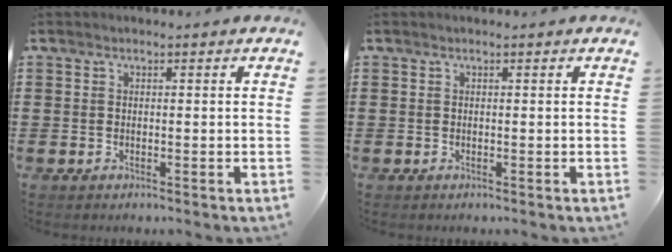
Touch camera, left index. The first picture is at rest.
{"total": 0.0}